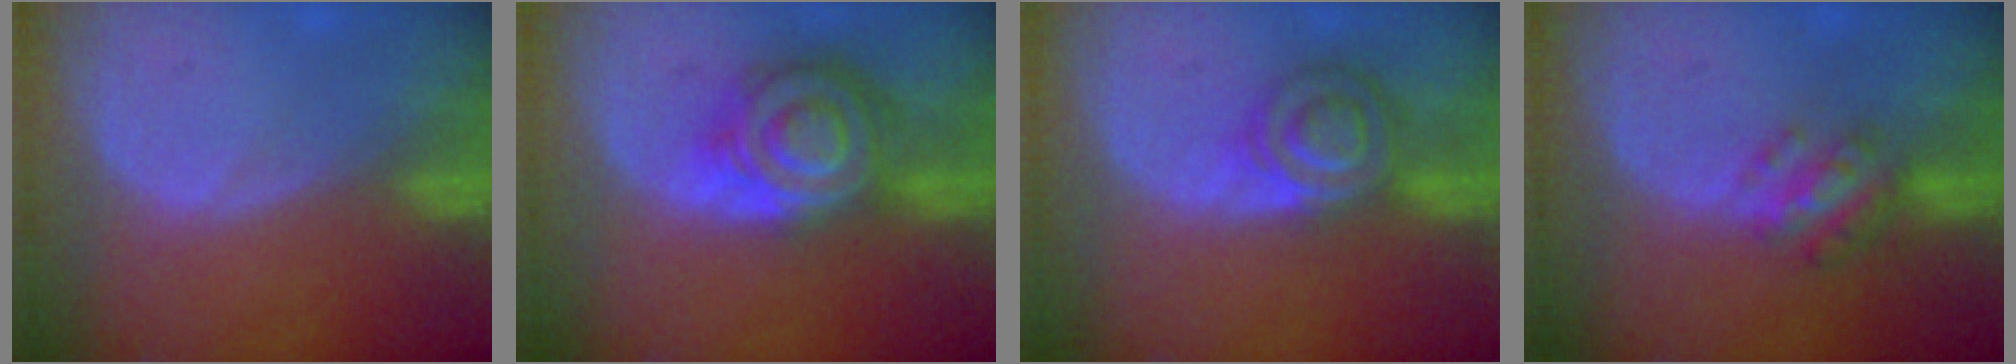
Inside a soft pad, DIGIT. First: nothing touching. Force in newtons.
{"total": 8.9, "press": 8.9, "slide": 0.6}
{"total": 6.2, "press": 6.1, "slide": 1.2}
{"total": 4.8, "press": 4.8, "slide": 0.8}